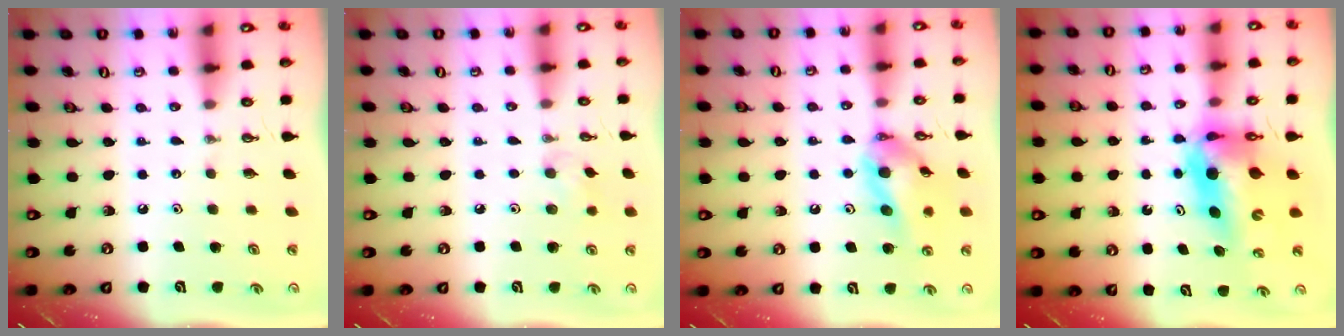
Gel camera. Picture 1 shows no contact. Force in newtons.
{"total": 6.5, "press": 6.1, "slide": 2.2}
{"total": 13.4, "press": 13.2, "slide": 2.6}
{"total": 11.2, "press": 10.9, "slide": 2.6}